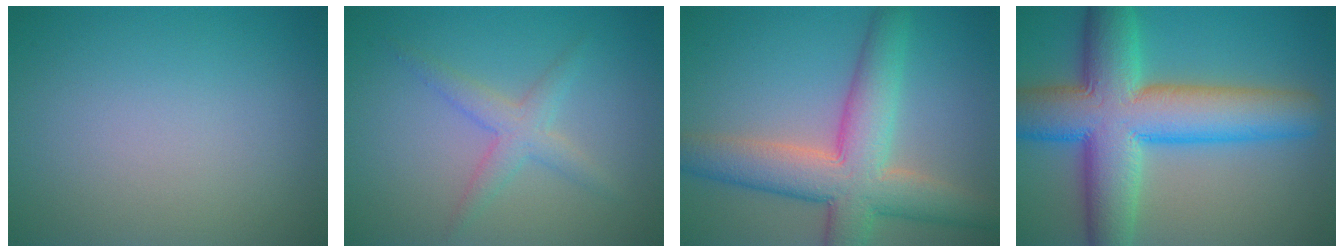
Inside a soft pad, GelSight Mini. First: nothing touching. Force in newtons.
{"total": 2.5, "press": 2.5, "slide": 0.1}
{"total": 8.5, "press": 8.5, "slide": 0.5}
{"total": 12.2, "press": 12.2, "slide": 0.4}